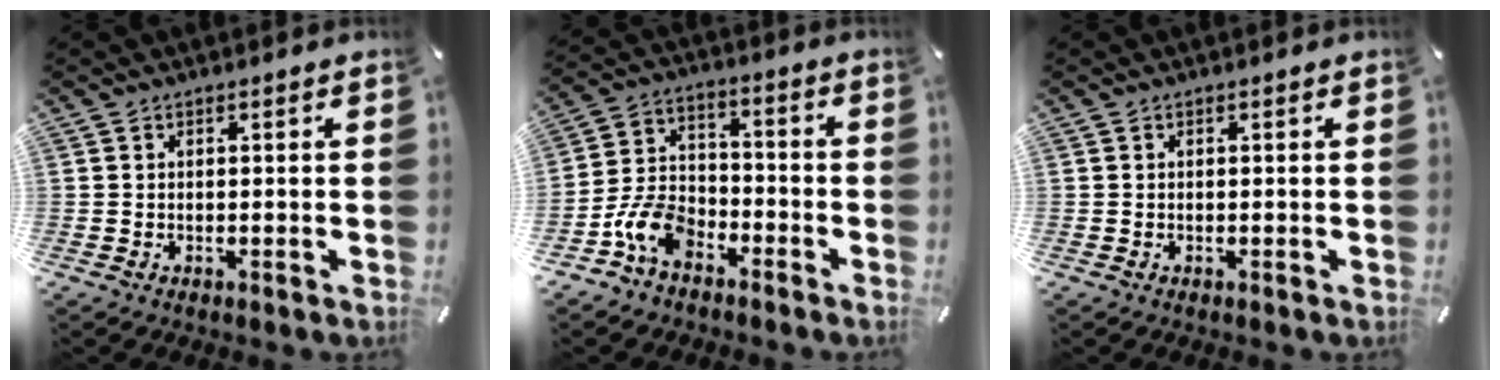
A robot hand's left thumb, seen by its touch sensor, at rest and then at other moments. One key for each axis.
{"total": 10.2, "fx": -6.3, "fy": 6.7, "fz": 4.4, "tx": -0.100, "ty": 0.041, "tz": -0.119}
{"total": 0.0}